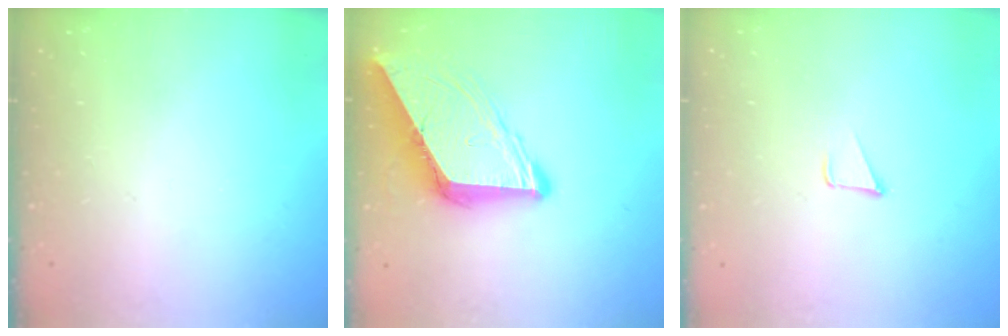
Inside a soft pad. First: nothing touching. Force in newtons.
{"total": 11.4, "press": 11.3, "slide": 1.3}
{"total": 1.8, "press": 1.7, "slide": 0.1}